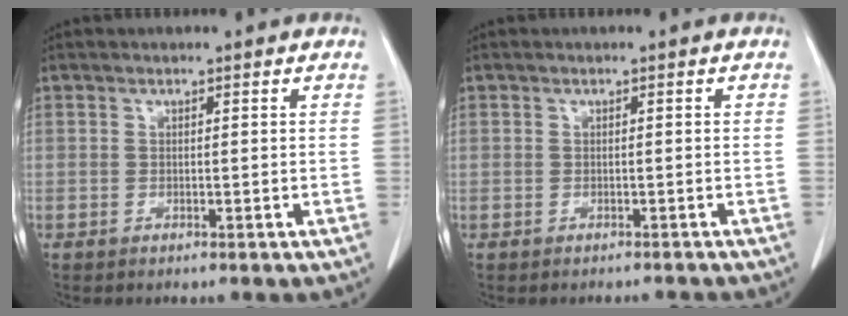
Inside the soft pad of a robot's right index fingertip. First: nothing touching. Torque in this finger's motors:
{"motor_torque": [-1.65, 0.49, -1.06, -0.21]}